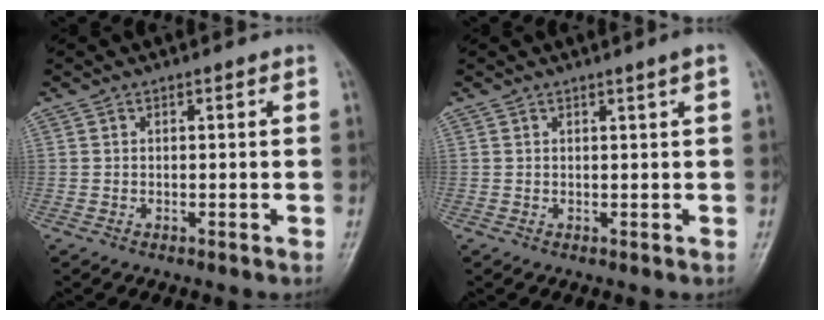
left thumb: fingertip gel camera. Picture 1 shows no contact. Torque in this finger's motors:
{"motor_torque": [-0.02, -0.04, -0.17, -0.21, 0.04]}